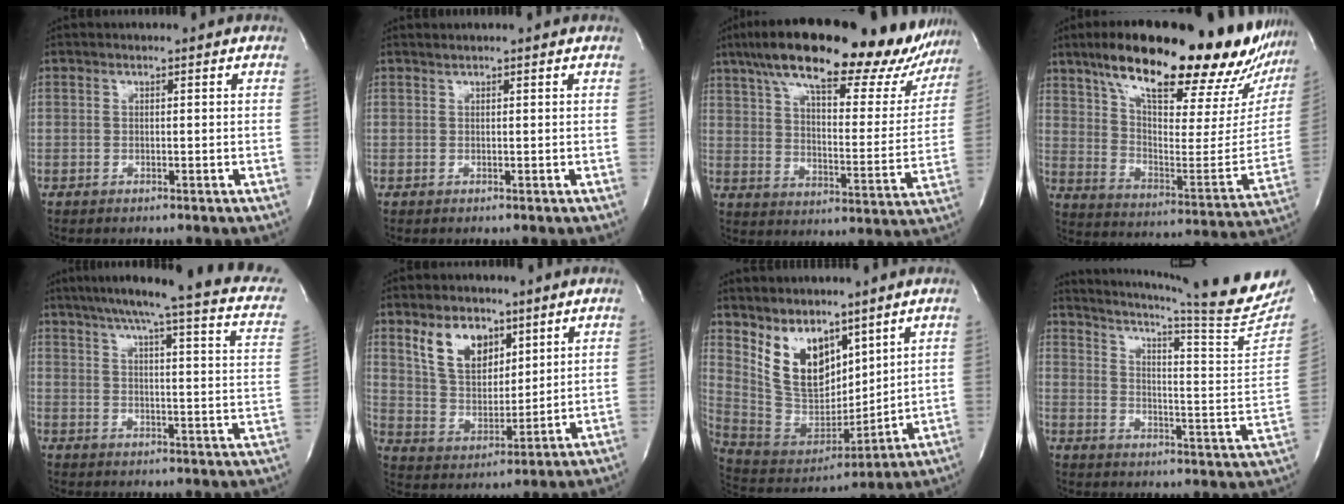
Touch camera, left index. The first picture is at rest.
{"total": 0.0}
{"total": 30.1, "force": [23.7, 7.5, 17.0], "torque": [-0.272, 0.003, 0.310]}
{"total": 31.6, "force": [23.7, 5.7, 20.2], "torque": [-0.285, -0.029, 0.329]}
{"total": 20.9, "force": [15.7, 2.1, 13.6], "torque": [-0.197, -0.015, 0.179]}
{"total": 9.0, "force": [5.1, 5.4, 5.1], "torque": [-0.103, 0.003, 0.106]}
{"total": 10.9, "force": [6.6, 6.1, 6.1], "torque": [-0.129, 0.005, 0.145]}
{"total": 21.3, "force": [18.8, 0.0, 10.0], "torque": [-0.164, -0.085, 0.241]}